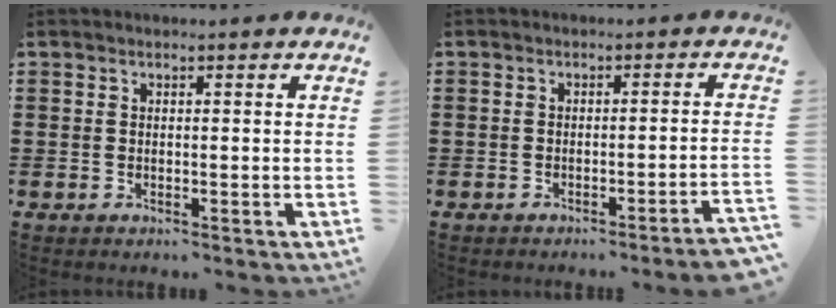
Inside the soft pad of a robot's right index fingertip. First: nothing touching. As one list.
[{"total": 2.1, "force": [-1.8, -0.3, 1.0], "torque": [-0.018, -0.001, -0.037]}]